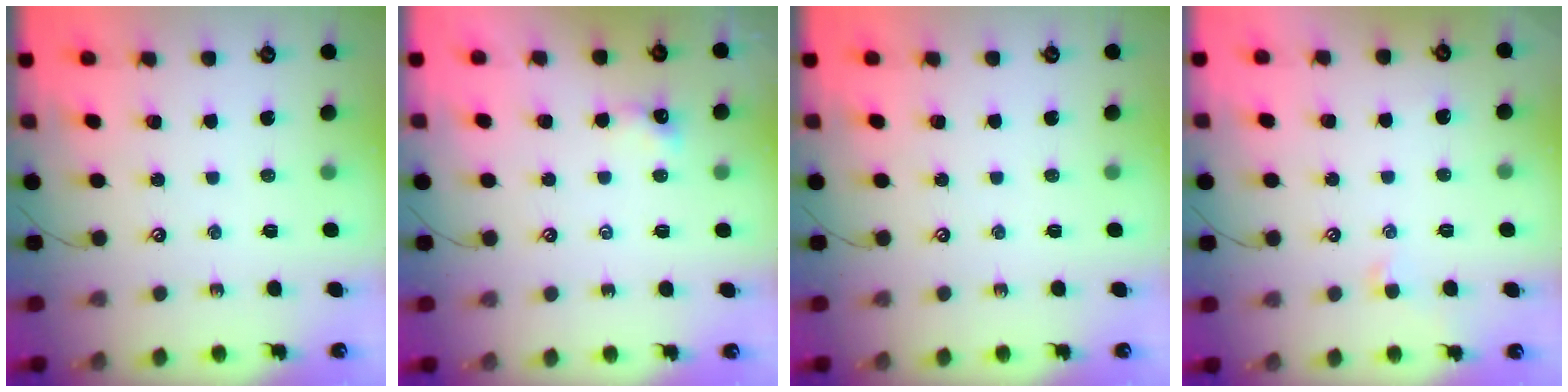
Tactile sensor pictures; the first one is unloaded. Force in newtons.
{"total": 0.8, "press": 0.8, "slide": 0.3}
{"total": 0.0}
{"total": 0.0}